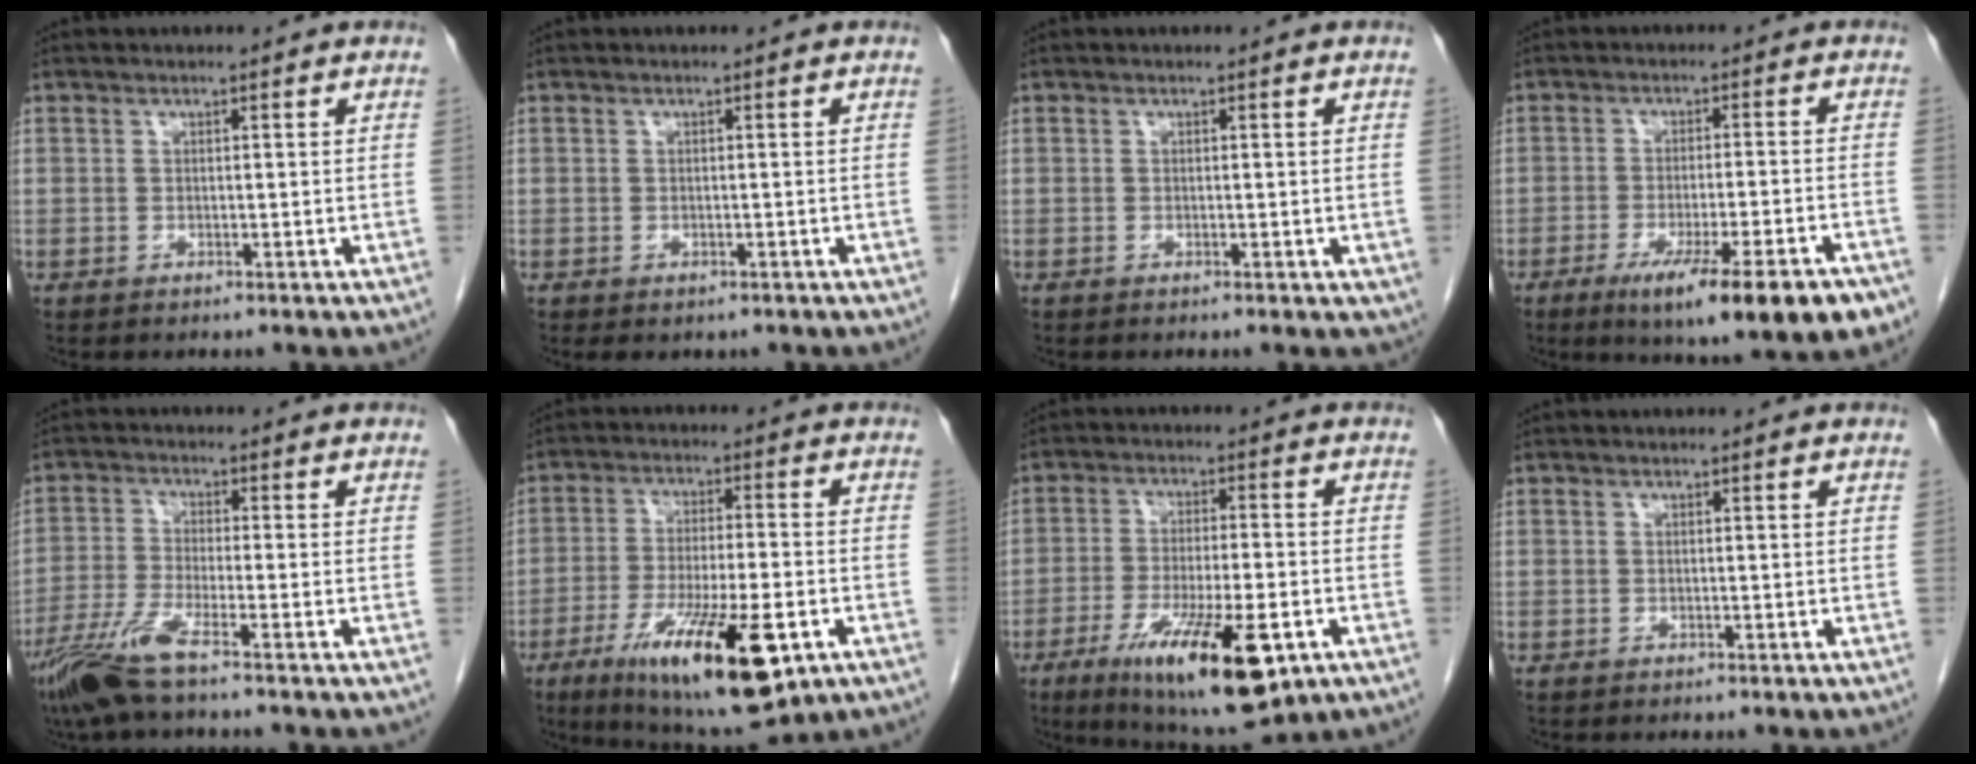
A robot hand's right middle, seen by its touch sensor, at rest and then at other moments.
{"total": 1.5, "force": [-0.8, 1.0, 0.8], "torque": [-0.013, -0.001, -0.002]}
{"total": 1.7, "force": [-0.4, 0.9, 1.4], "torque": [-0.014, -0.002, -0.003]}
{"total": 15.2, "force": [-9.5, 1.6, 11.8], "torque": [-0.124, -0.025, -0.141]}
{"total": 7.2, "force": [-4.9, -0.2, 5.3], "torque": [-0.114, -0.024, -0.102]}
{"total": 17.6, "force": [-8.1, 3.7, 15.2], "torque": [-0.248, -0.030, -0.120]}
{"total": 15.8, "force": [-7.4, 3.5, 13.5], "torque": [-0.218, -0.029, -0.107]}
{"total": 0.0}